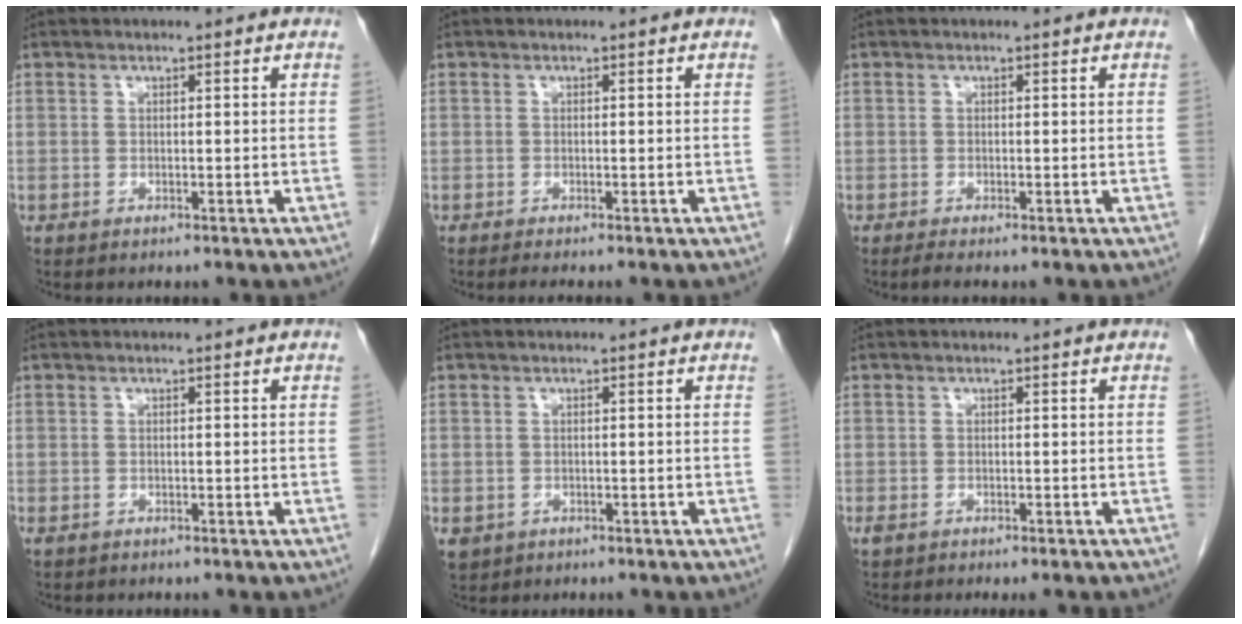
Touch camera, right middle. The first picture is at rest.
{"total": 1.6, "force": [-1.3, -0.3, 0.9], "torque": [-0.009, 0.002, -0.018]}
{"total": 1.0, "force": [-0.8, -0.2, 0.7], "torque": [-0.018, -0.005, -0.015]}
{"total": 0.6, "force": [-0.4, 0.2, 0.3], "torque": [-0.009, 0.001, -0.004]}
{"total": 4.6, "force": [-2.1, 3.9, 1.5], "torque": [-0.037, -0.002, -0.027]}
{"total": 3.3, "force": [-2.5, 1.0, 1.8], "torque": [-0.024, -0.006, -0.032]}